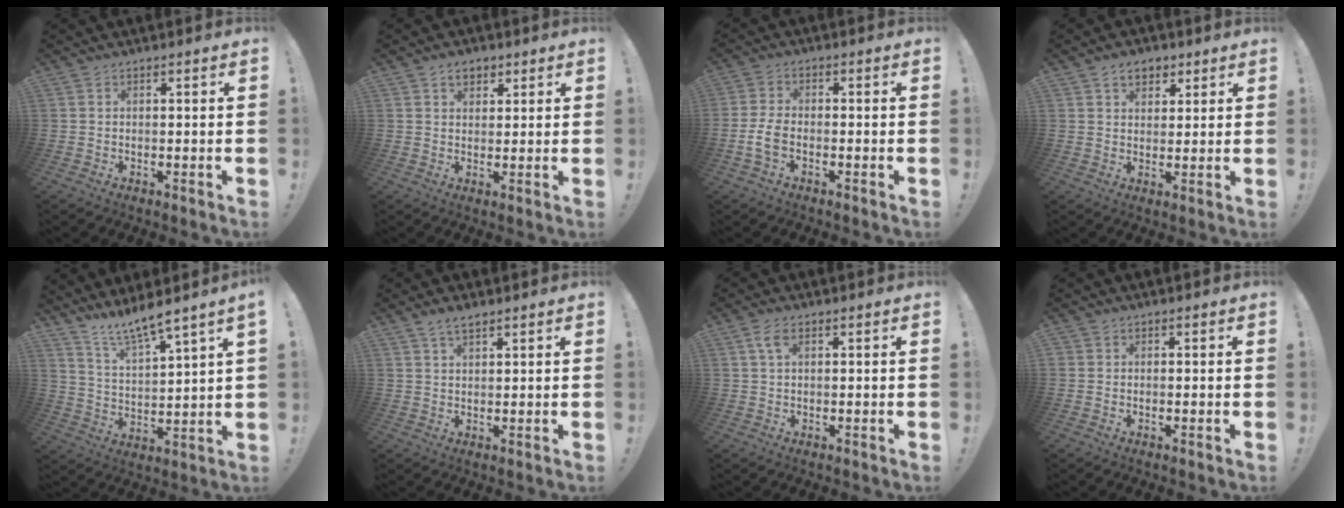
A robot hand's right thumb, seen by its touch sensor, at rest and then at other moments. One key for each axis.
{"total": 3.9, "fx": 2.1, "fy": 2.8, "fz": 1.7, "tx": -0.026, "ty": -0.003, "tz": 0.038}
{"total": 5.2, "fx": -1.8, "fy": 2.7, "fz": 4.1, "tx": -0.097, "ty": 0.002, "tz": -0.030}
{"total": 5.3, "fx": 2.8, "fy": 3.9, "fz": 2.2, "tx": -0.023, "ty": -0.007, "tz": 0.049}
{"total": 8.9, "fx": 8.1, "fy": 0.0, "fz": 3.7, "tx": -0.076, "ty": -0.062, "tz": 0.140}
{"total": 3.2, "fx": 2.3, "fy": 1.2, "fz": 1.9, "tx": -0.038, "ty": -0.009, "tz": 0.043}
{"total": 3.4, "fx": 1.3, "fy": 1.7, "fz": 2.7, "tx": -0.058, "ty": 0.005, "tz": 0.022}
{"total": 0.8, "fx": -0.3, "fy": 0.7, "fz": 0.2, "tx": -0.011, "ty": 0.006, "tz": -0.005}